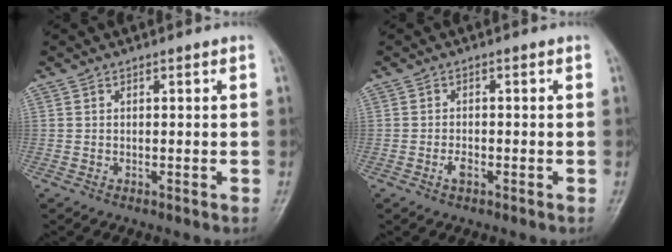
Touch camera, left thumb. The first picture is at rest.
{"total": 1.9, "force": [-0.9, 1.0, 1.4], "torque": [-0.025, 0.005, -0.017]}